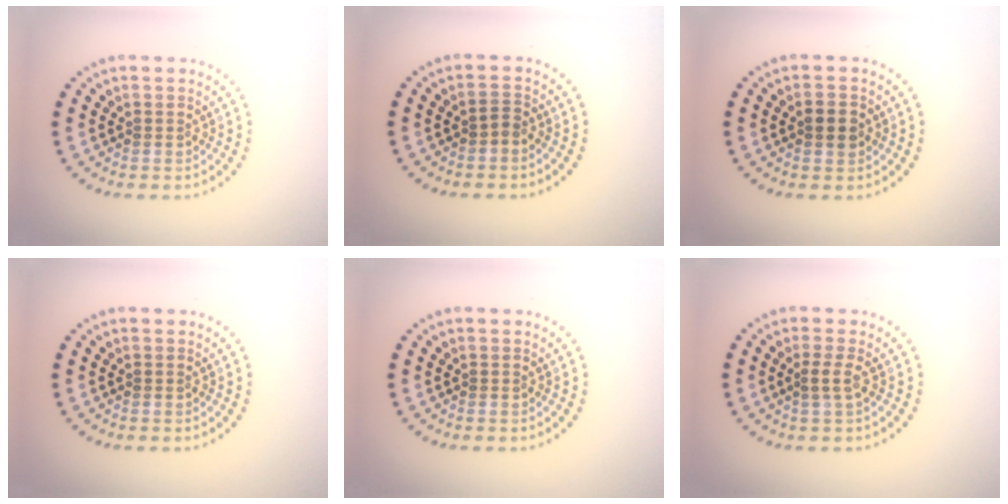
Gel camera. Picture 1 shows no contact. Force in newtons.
{"total": 0.9, "press": 0.7, "slide": 0.5}
{"total": 2.2, "press": 2.2, "slide": 0.1}
{"total": 0.0}
{"total": 0.0}
{"total": 1.4, "press": 1.1, "slide": 0.9}